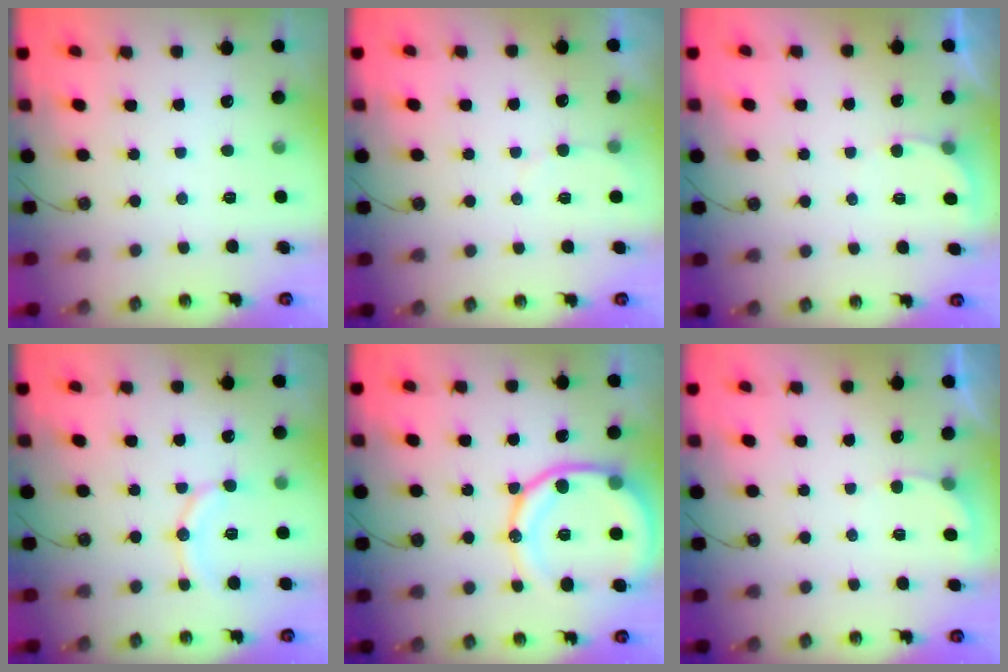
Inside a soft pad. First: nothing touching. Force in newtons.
{"total": 2.8, "press": 2.8, "slide": 0.3}
{"total": 2.7, "press": 2.7, "slide": 0.2}
{"total": 11.8, "press": 11.4, "slide": 3.1}
{"total": 18.2, "press": 18.1, "slide": 2.0}
{"total": 2.7, "press": 2.7, "slide": 0.2}